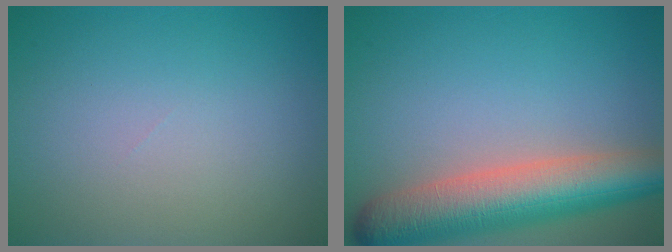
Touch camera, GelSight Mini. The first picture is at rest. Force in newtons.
{"total": 8.5, "press": 8.5, "slide": 0.4}